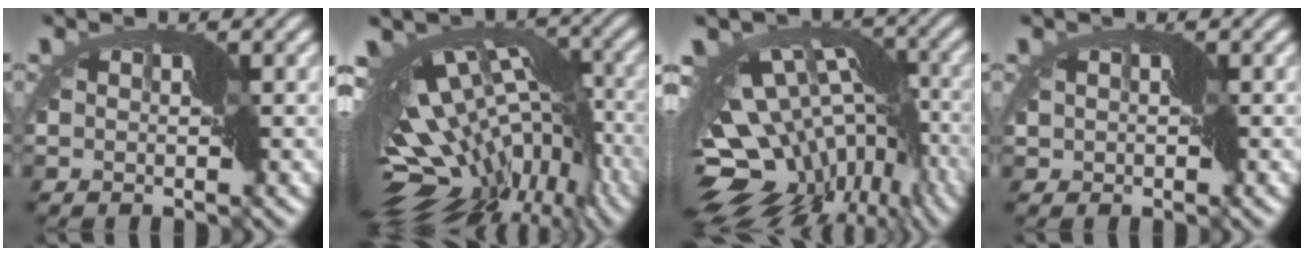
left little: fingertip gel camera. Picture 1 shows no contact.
{"total": 17.2, "force": [-4.8, 9.1, 13.8], "torque": [-0.220, 0.008, -0.047]}
{"total": 16.1, "force": [-4.6, 9.5, 12.2], "torque": [-0.182, -0.004, -0.040]}
{"total": 0.8, "force": [-0.1, 0.8, 0.1], "torque": [0.002, 0.003, -0.004]}